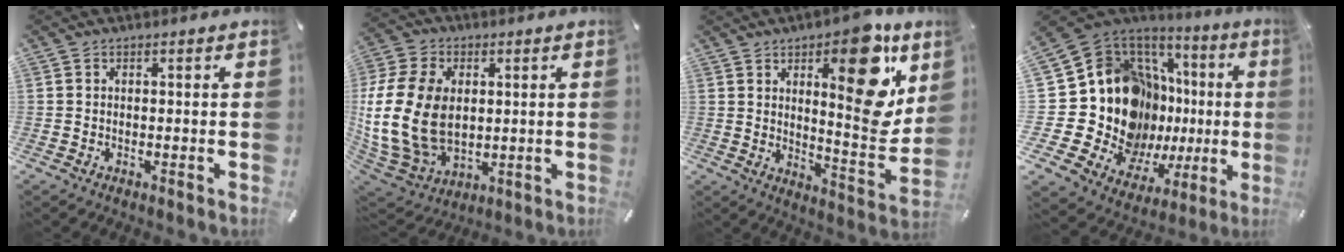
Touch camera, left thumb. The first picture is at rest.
{"total": 20.0, "force": [1.1, 14.9, 13.3], "torque": [-0.297, -0.007, 0.022]}
{"total": 19.0, "force": [8.9, 6.9, 15.3], "torque": [-0.179, -0.068, 0.133]}
{"total": 24.8, "force": [1.4, 17.0, 18.0], "torque": [-0.323, -0.097, 0.078]}